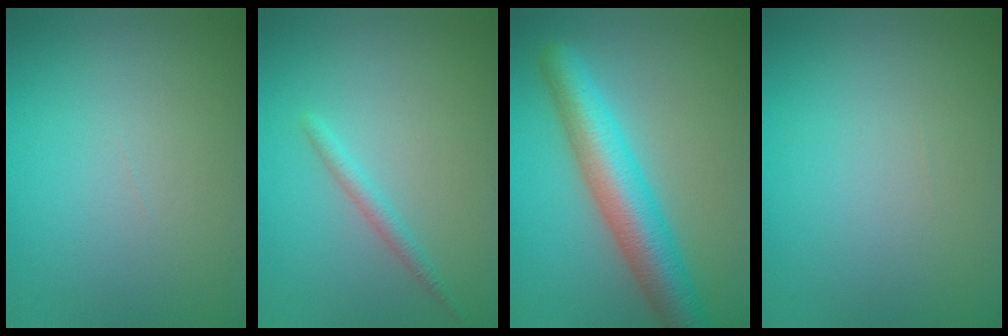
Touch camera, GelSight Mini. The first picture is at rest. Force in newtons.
{"total": 1.5, "press": 1.5, "slide": 0.0}
{"total": 7.0, "press": 7.0, "slide": 0.1}
{"total": 0.0}